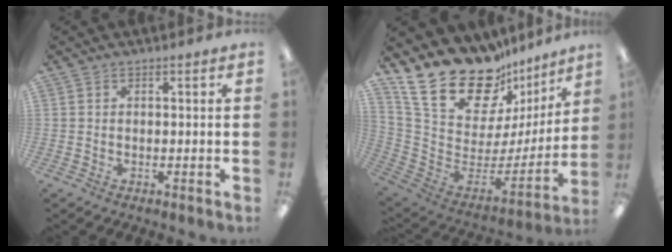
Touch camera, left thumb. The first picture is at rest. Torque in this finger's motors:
{"motor_torque": [0.69, 0.14, 0.85, -1.92, 0.08]}